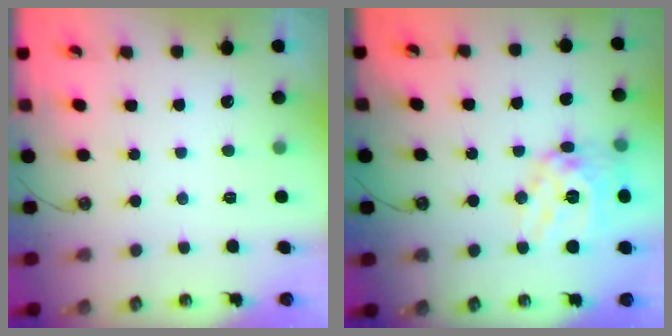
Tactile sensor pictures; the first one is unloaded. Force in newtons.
{"total": 15.6, "press": 15.5, "slide": 1.4}